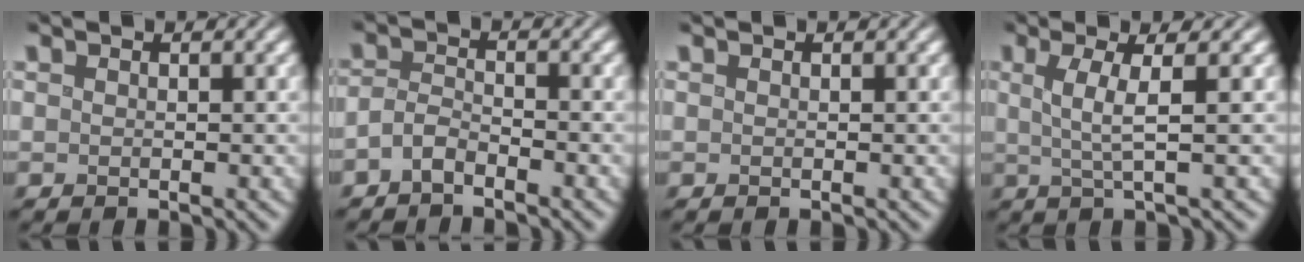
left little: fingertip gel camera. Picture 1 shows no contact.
{"total": 2.1, "force": [-1.5, 0.7, 1.3], "torque": [-0.028, 0.004, -0.037]}
{"total": 0.0}
{"total": 3.4, "force": [0.7, 0.6, 3.3], "torque": [-0.062, 0.001, 0.012]}